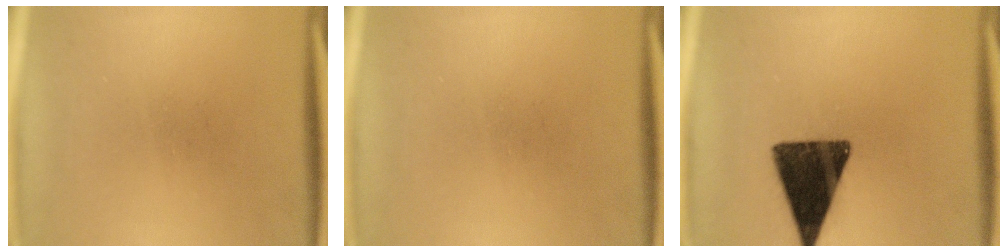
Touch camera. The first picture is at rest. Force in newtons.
{"total": 0.0}
{"total": 15.2}